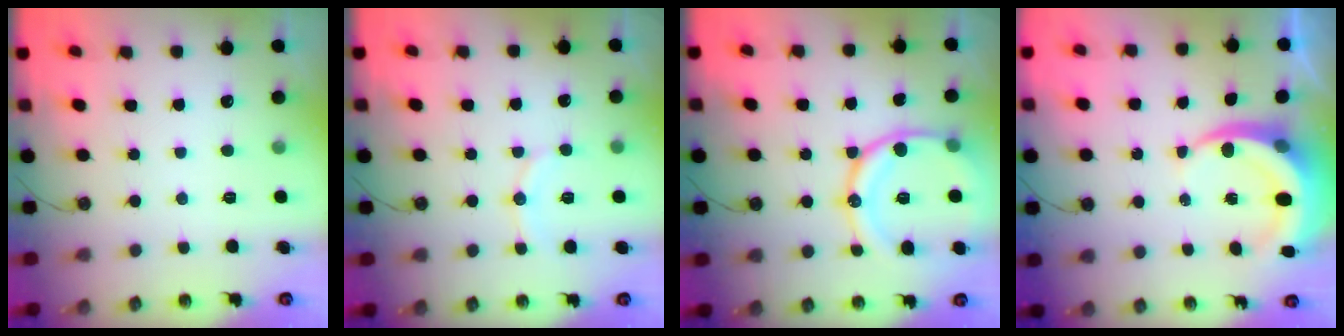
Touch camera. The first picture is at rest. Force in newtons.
{"total": 8.4, "press": 7.9, "slide": 2.7}
{"total": 18.0, "press": 17.9, "slide": 1.3}
{"total": 8.2, "press": 8.1, "slide": 1.0}